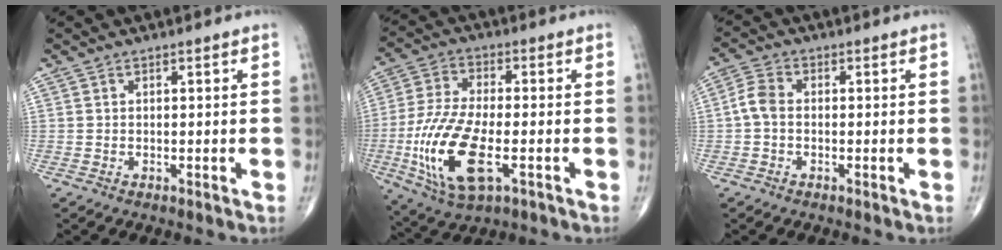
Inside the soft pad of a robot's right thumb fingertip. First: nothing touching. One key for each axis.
{"total": 16.5, "fx": -4.6, "fy": 6.8, "fz": 14.3, "tx": -0.308, "ty": 0.003, "tz": -0.077}
{"total": 3.9, "fx": -0.5, "fy": 2.6, "fz": 2.9, "tx": -0.060, "ty": 0.011, "tz": -0.019}